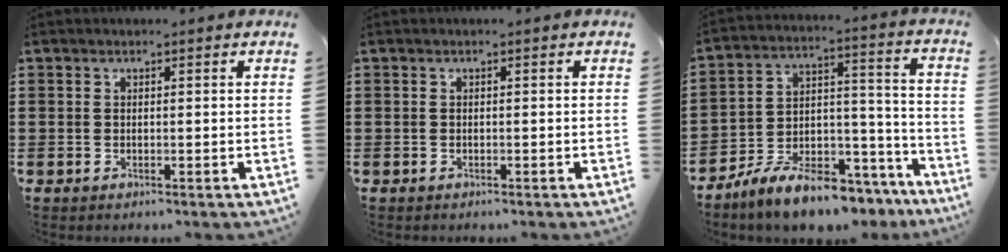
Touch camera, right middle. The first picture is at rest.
{"total": 0.0}
{"total": 9.9, "force": [-8.6, 2.2, 4.3], "torque": [-0.082, 0.026, -0.167]}